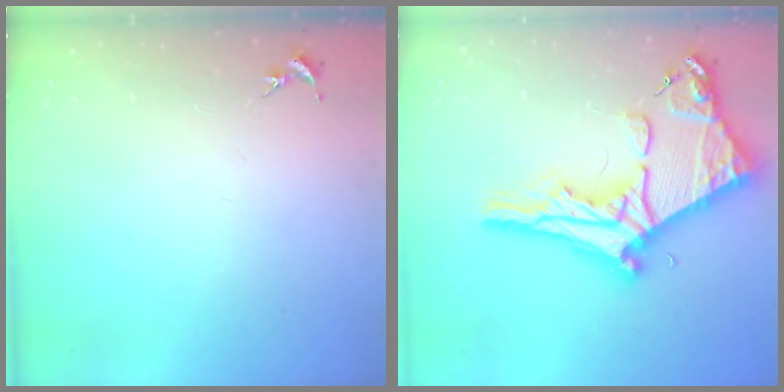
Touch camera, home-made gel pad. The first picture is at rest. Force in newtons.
{"total": 11.4, "press": 11.3, "slide": 1.2}